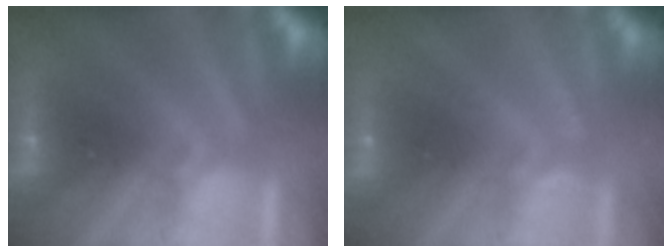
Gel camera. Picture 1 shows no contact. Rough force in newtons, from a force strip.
{"total": 1.8}